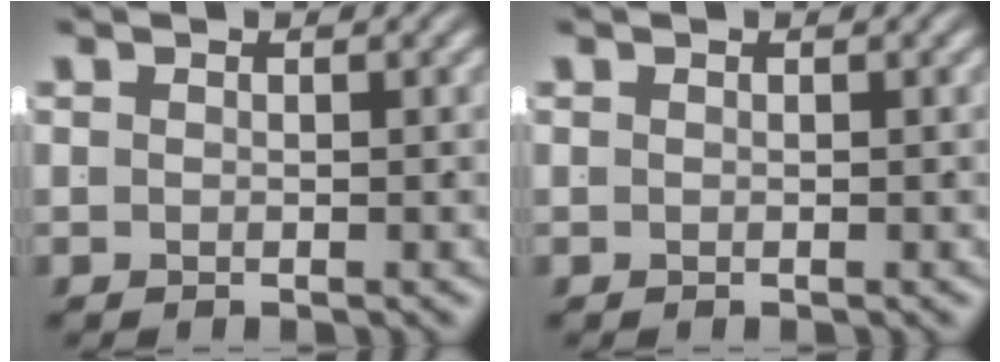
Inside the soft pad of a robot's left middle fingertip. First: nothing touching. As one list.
[{"total": 0.0}]